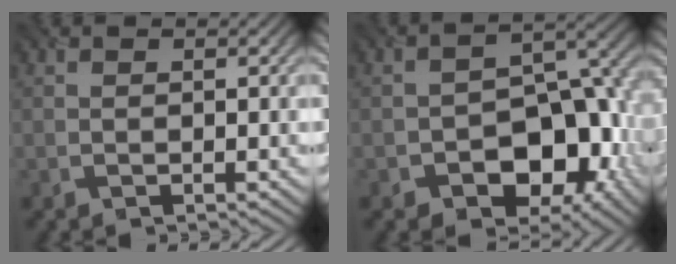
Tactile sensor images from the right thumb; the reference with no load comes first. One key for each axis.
{"total": 11.1, "fx": -4.8, "fy": 7.1, "fz": 7.1, "tx": -0.093, "ty": -0.017, "tz": -0.075}